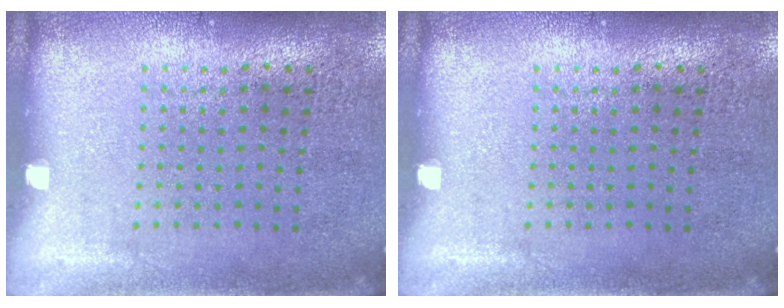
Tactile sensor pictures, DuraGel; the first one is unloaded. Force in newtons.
{"total": 0.0}